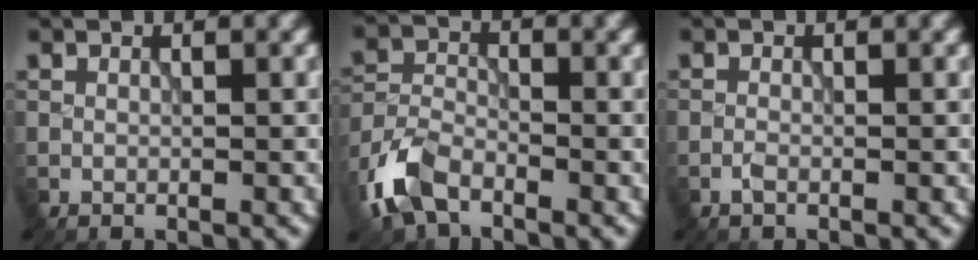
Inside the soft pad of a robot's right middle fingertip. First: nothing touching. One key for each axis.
{"total": 5.1, "fx": -3.4, "fy": 2.6, "fz": 2.9, "tx": -0.066, "ty": -0.003, "tz": -0.079}
{"total": 0.7, "fx": -0.5, "fy": 0.2, "fz": 0.4, "tx": -0.011, "ty": 0.000, "tz": -0.012}